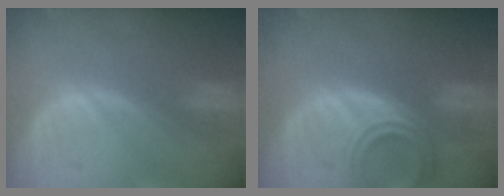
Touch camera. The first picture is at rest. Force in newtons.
{"total": 5.6, "press": 5.1, "slide": 2.2}